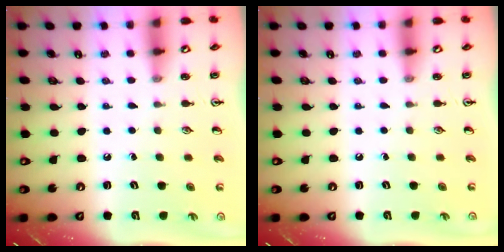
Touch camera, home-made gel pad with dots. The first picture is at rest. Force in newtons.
{"total": 0.0}